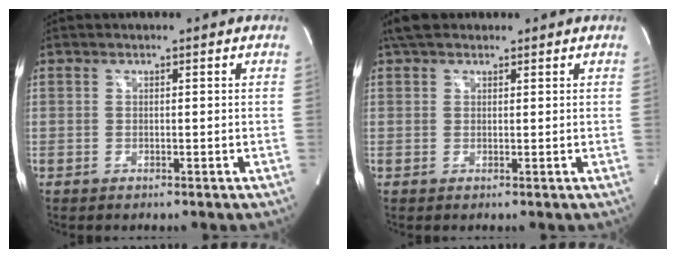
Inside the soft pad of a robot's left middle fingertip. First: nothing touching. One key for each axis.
{"total": 3.7, "fx": 2.9, "fy": 1.8, "fz": 1.4, "tx": -0.030, "ty": 0.025, "tz": 0.050}